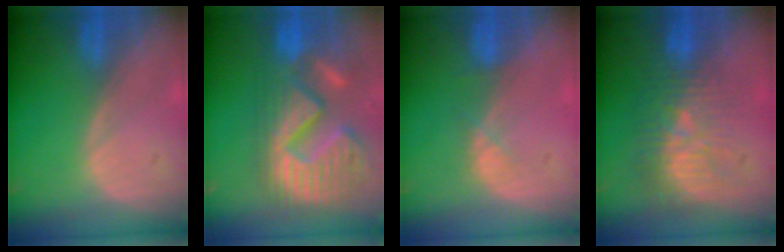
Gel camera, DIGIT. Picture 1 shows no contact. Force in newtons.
{"total": 15.1, "press": 12.7, "slide": 8.2}
{"total": 1.9, "press": 1.7, "slide": 0.9}
{"total": 10.1, "press": 9.0, "slide": 4.8}